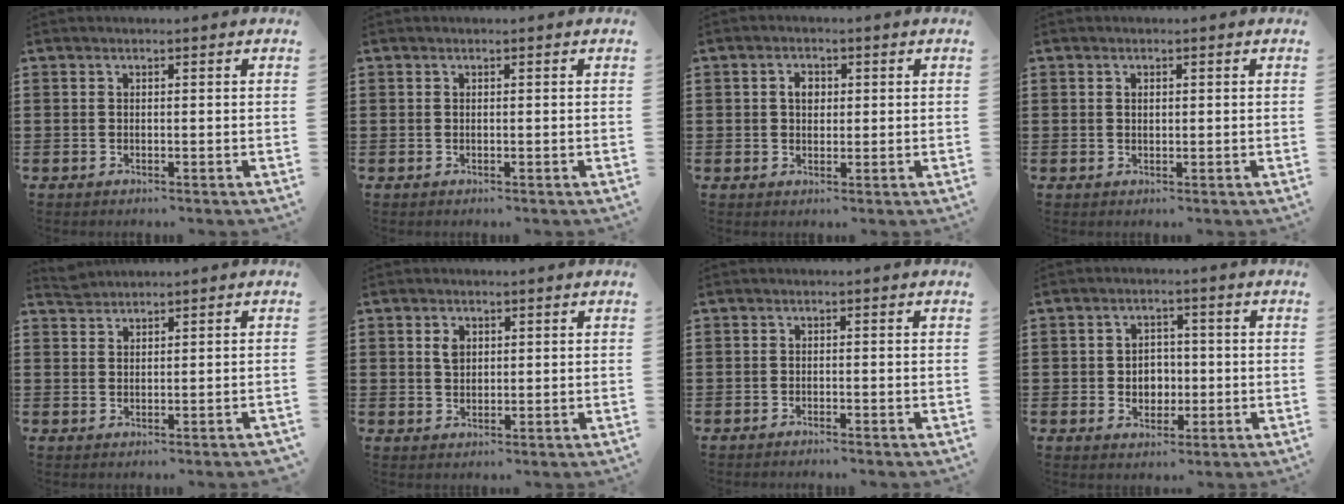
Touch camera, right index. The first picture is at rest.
{"total": 0.0}
{"total": 2.6, "force": [0.4, 1.8, 1.8], "torque": [-0.039, 0.011, 0.005]}
{"total": 0.9, "force": [0.2, 0.5, 0.7], "torque": [-0.016, 0.003, 0.002]}
{"total": 1.2, "force": [1.1, -0.3, -0.1], "torque": [0.000, 0.000, 0.023]}
{"total": 2.1, "force": [0.8, 1.4, 1.4], "torque": [-0.031, 0.004, 0.014]}
{"total": 0.9, "force": [-0.9, 0.0, 0.1], "torque": [-0.004, -0.001, -0.017]}
{"total": 3.5, "force": [-0.5, 3.2, 1.6], "torque": [-0.033, 0.005, -0.014]}